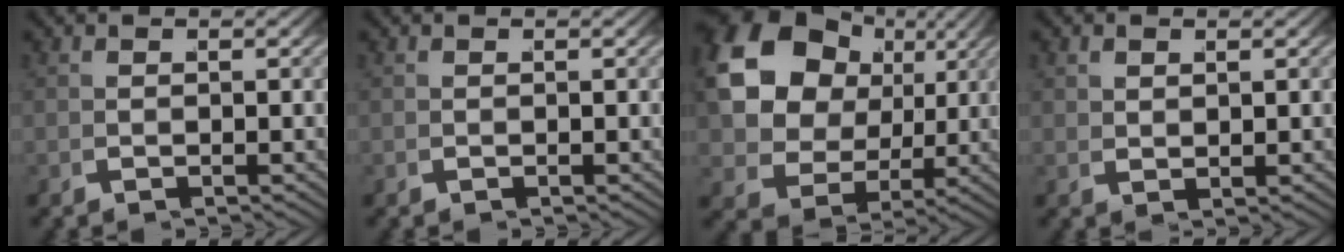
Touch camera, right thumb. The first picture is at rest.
{"total": 0.0}
{"total": 15.1, "force": [2.9, 11.5, 9.3], "torque": [-0.221, -0.026, 0.055]}
{"total": 1.2, "force": [1.0, 0.5, 0.6], "torque": [-0.011, -0.002, 0.025]}